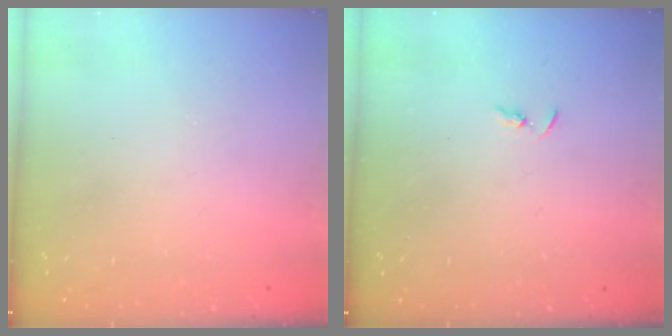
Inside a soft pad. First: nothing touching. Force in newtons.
{"total": 1.5, "press": 1.5, "slide": 0.4}